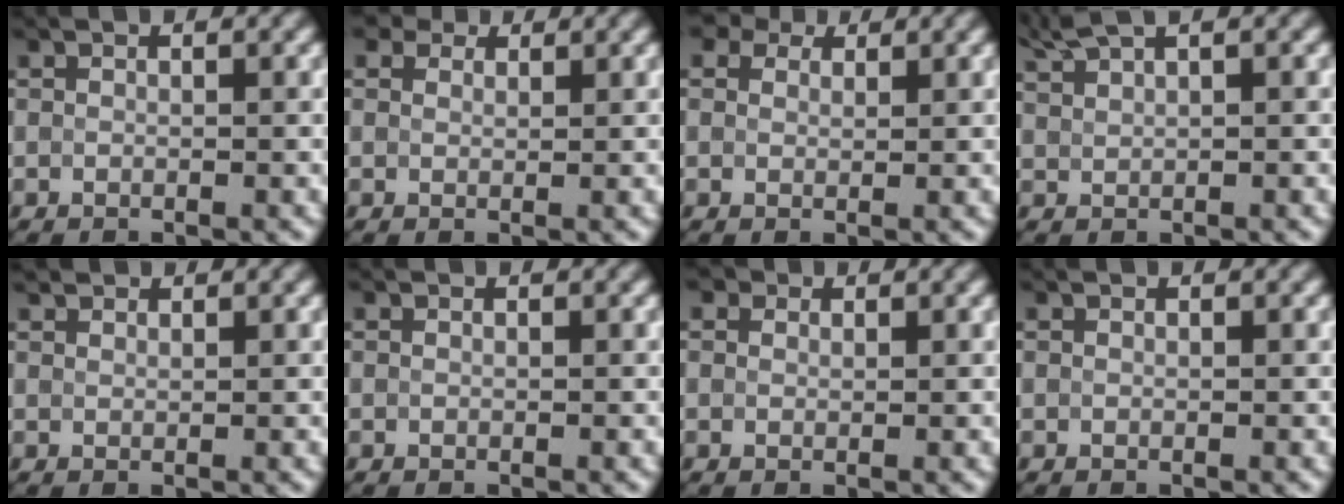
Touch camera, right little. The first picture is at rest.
{"total": 2.3, "force": [1.7, 1.4, 1.0], "torque": [-0.022, 0.015, 0.002]}
{"total": 3.5, "force": [2.2, 2.2, 1.6], "torque": [-0.034, 0.020, 0.009]}
{"total": 3.0, "force": [2.7, 0.1, 1.3], "torque": [-0.034, 0.020, 0.059]}
{"total": 0.9, "force": [0.8, 0.1, 0.1], "torque": [-0.008, 0.004, 0.011]}
{"total": 0.0}
{"total": 1.3, "force": [0.9, 0.9, 0.5], "torque": [-0.005, 0.007, -0.005]}
{"total": 0.0}